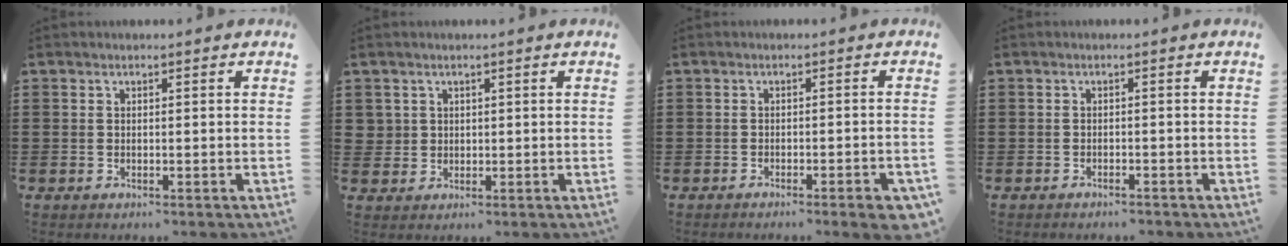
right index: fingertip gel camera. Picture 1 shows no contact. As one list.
[{"total": 2.0, "force": [0.7, 1.9, 0.1], "torque": [-0.011, 0.009, 0.011]}, {"total": 2.6, "force": [-1.8, 0.0, 1.8], "torque": [-0.028, -0.003, -0.032]}, {"total": 1.0, "force": [-1.0, 0.1, 0.0], "torque": [-0.004, 0.003, -0.022]}]